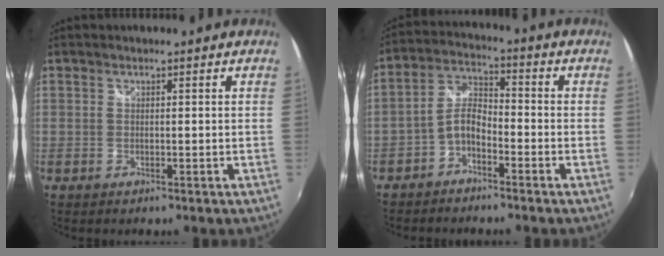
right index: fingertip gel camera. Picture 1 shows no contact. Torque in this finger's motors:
{"motor_torque": [0.14, -0.02, 0.34, 0.09]}